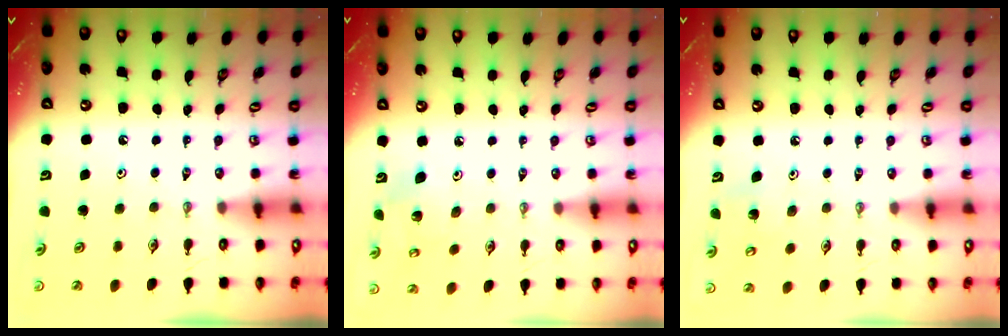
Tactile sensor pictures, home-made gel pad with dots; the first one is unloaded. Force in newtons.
{"total": 5.6, "press": 5.1, "slide": 2.3}
{"total": 4.3, "press": 4.3, "slide": 0.3}